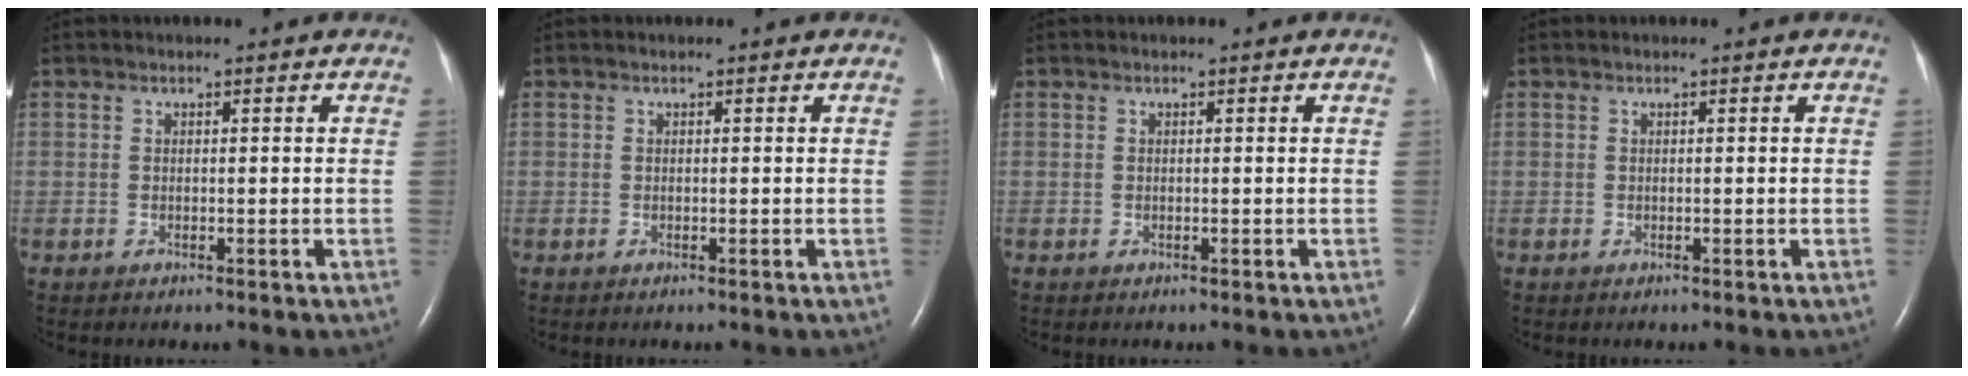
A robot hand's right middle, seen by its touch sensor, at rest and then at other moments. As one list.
[{"total": 0.0}, {"total": 0.0}, {"total": 0.0}]